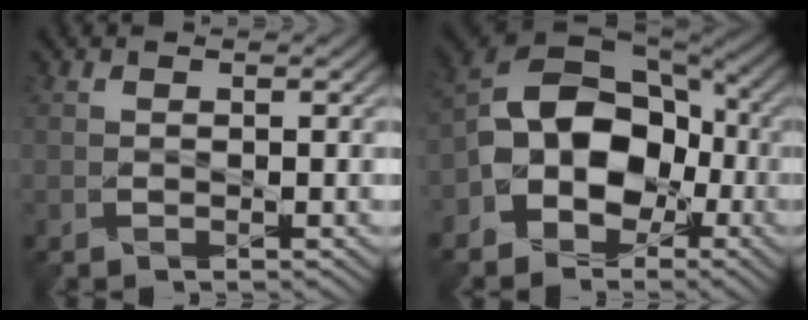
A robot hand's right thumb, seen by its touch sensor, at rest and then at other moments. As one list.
[{"total": 11.4, "force": [-3.0, 8.4, 7.1], "torque": [-0.123, 0.000, -0.072]}]